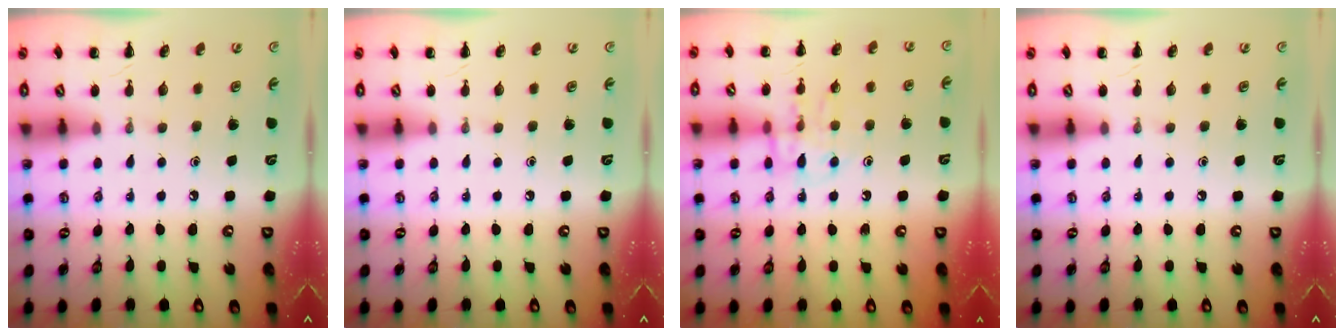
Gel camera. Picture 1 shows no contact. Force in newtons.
{"total": 0.0}
{"total": 11.7, "press": 11.7, "slide": 0.8}
{"total": 0.0}